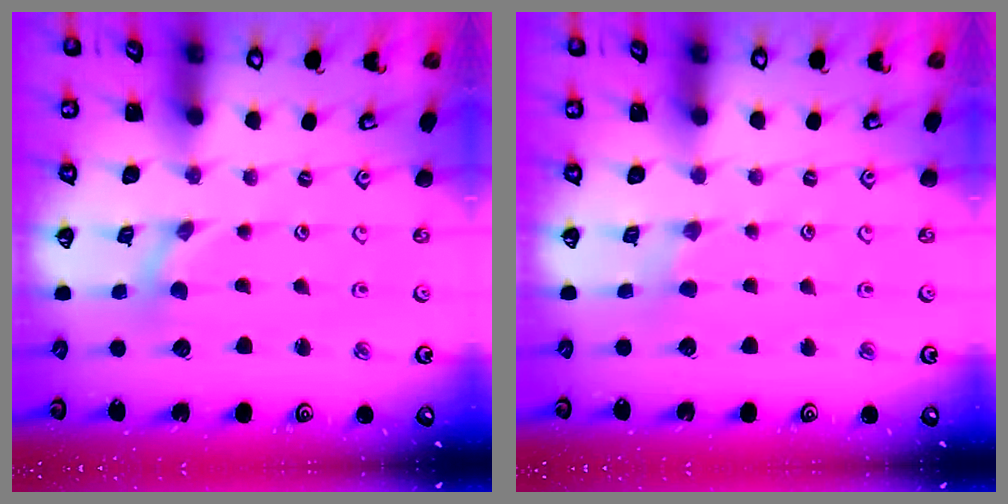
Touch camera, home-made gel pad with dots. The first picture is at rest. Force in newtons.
{"total": 1.4, "press": 1.4, "slide": 0.4}